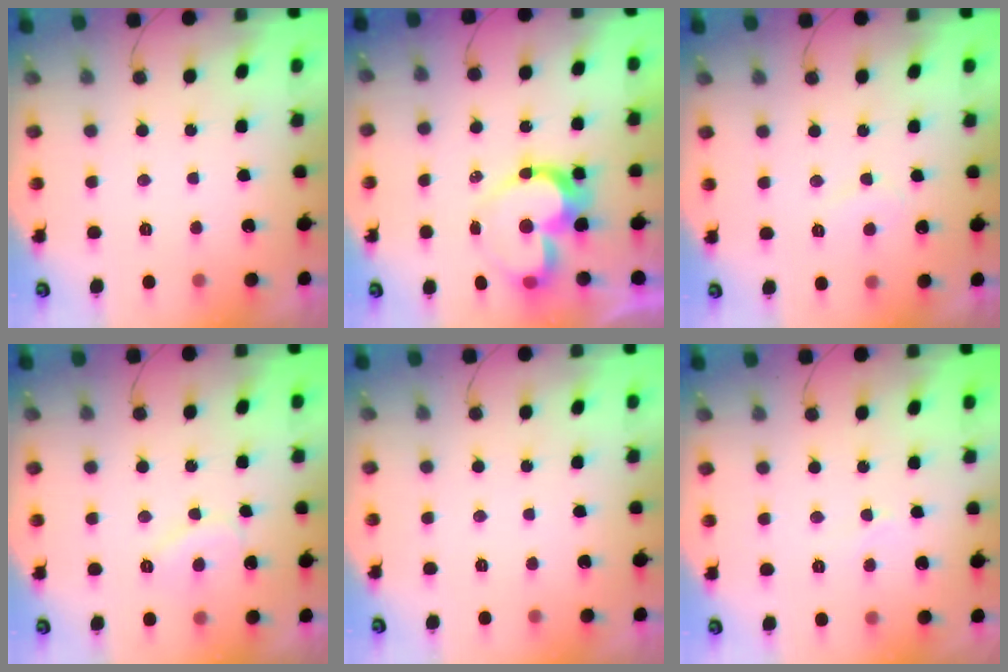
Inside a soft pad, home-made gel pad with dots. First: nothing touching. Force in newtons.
{"total": 12.6, "press": 12.6, "slide": 1.4}
{"total": 6.9, "press": 6.9, "slide": 0.5}
{"total": 6.7, "press": 6.6, "slide": 0.4}
{"total": 0.0}
{"total": 2.6, "press": 2.5, "slide": 0.2}